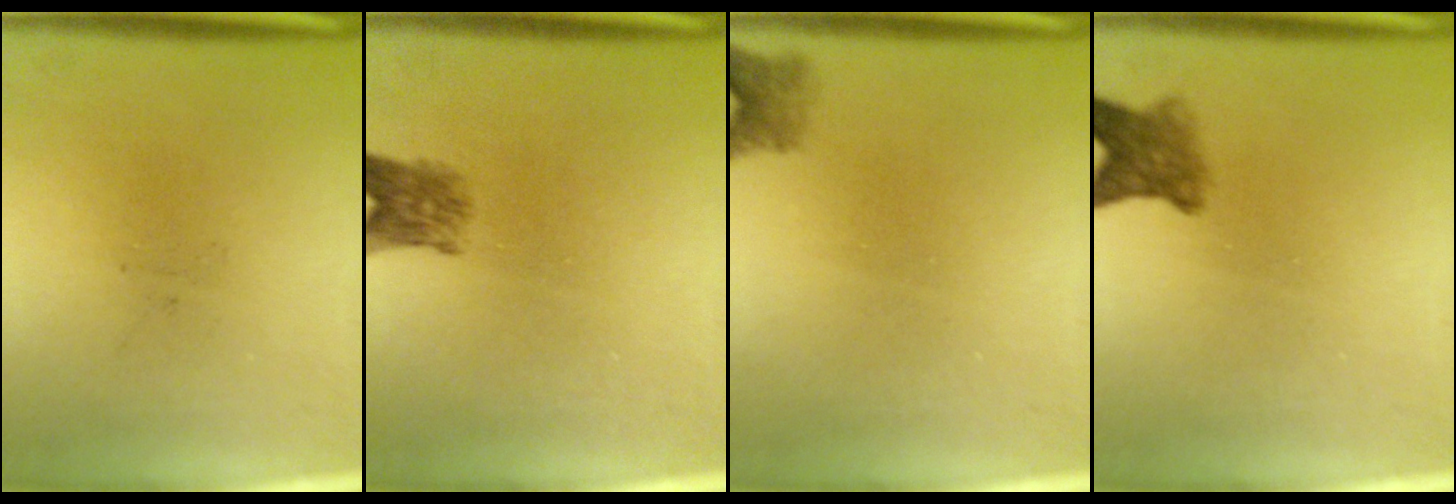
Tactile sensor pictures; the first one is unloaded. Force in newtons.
{"total": 3.3}
{"total": 2.0}
{"total": 3.8}